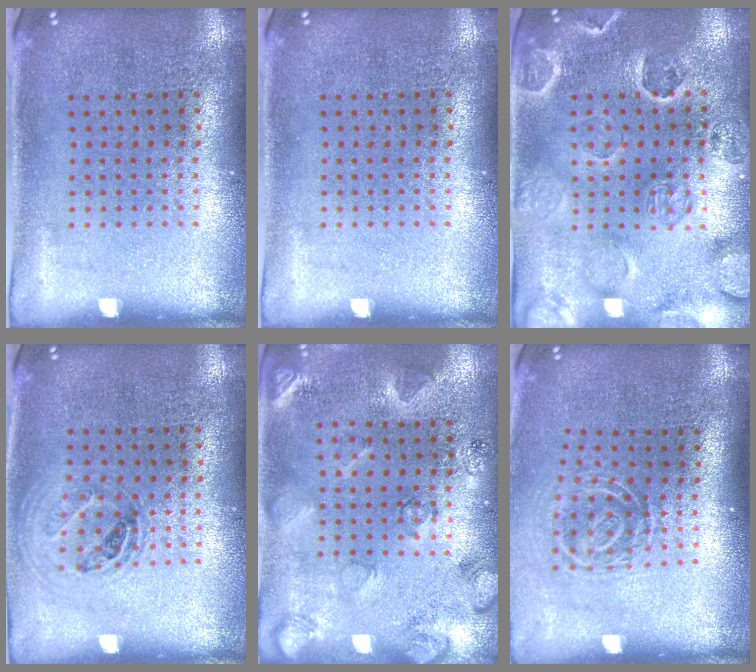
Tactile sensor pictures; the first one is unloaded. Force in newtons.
{"total": 0.0}
{"total": 2.6, "press": 2.5, "slide": 0.6}
{"total": 1.1, "press": 1.0, "slide": 0.4}
{"total": 2.1, "press": 2.1, "slide": 0.5}
{"total": 1.8, "press": 1.2, "slide": 1.4}